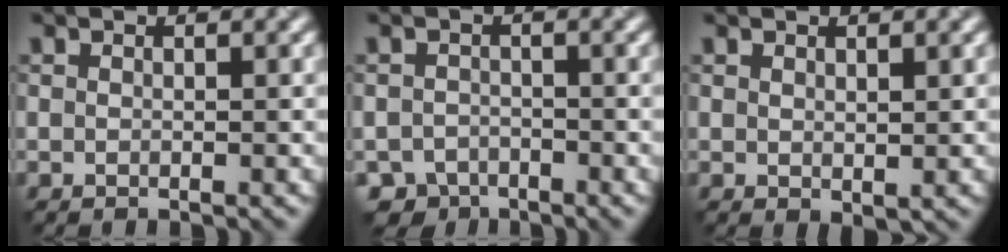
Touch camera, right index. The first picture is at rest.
{"total": 3.3, "force": [-2.7, 1.9, 0.3], "torque": [0.009, -0.003, -0.048]}
{"total": 0.9, "force": [0.6, 0.4, 0.5], "torque": [-0.009, -0.004, 0.016]}